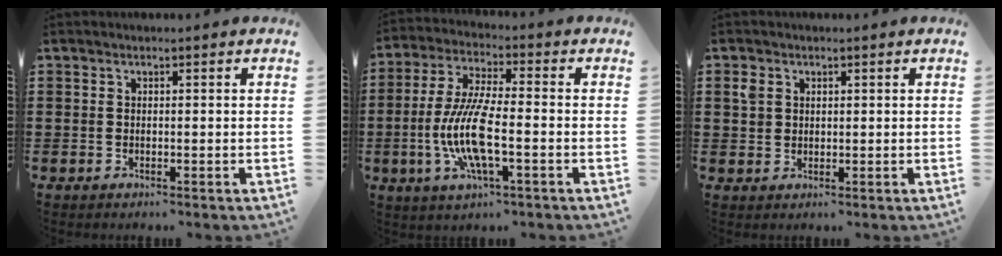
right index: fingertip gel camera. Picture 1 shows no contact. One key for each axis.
{"total": 10.4, "fx": -2.8, "fy": 2.7, "fz": 9.6, "tx": -0.213, "ty": -0.015, "tz": -0.058}
{"total": 2.2, "fx": 1.0, "fy": 1.7, "fz": 0.9, "tx": -0.022, "ty": 0.008, "tz": 0.019}